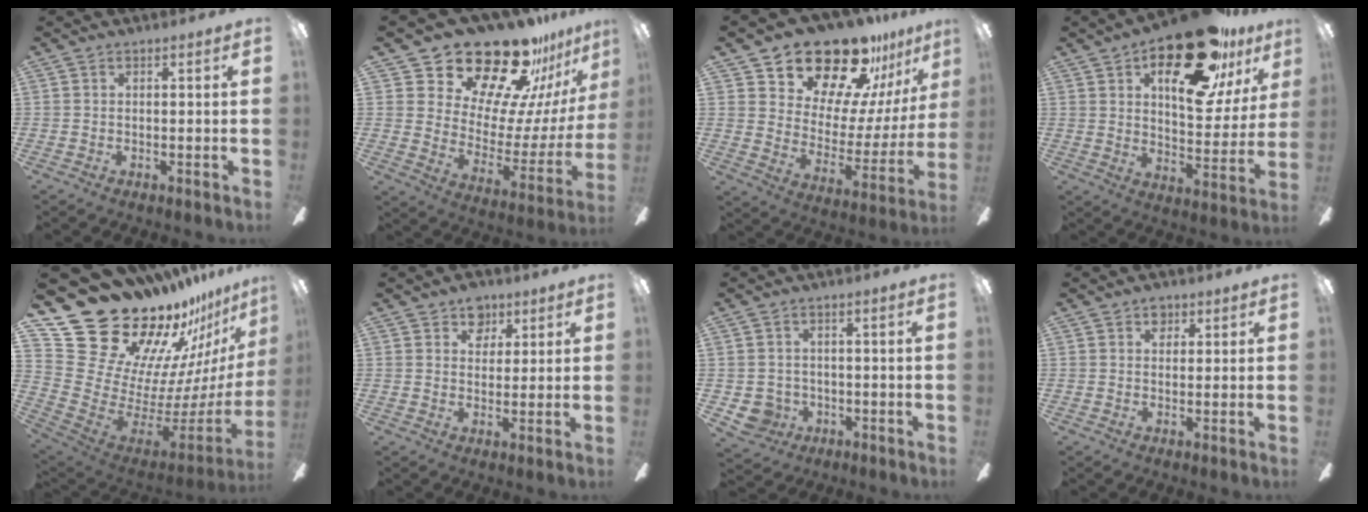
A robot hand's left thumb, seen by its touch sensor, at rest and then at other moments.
{"total": 24.7, "force": [20.6, 9.7, 9.5], "torque": [-0.148, -0.156, 0.370]}
{"total": 21.5, "force": [18.5, 8.5, 6.9], "torque": [-0.118, -0.140, 0.332]}
{"total": 26.2, "force": [16.2, 11.1, 17.2], "torque": [-0.246, -0.085, 0.265]}
{"total": 25.9, "force": [19.6, 13.4, 10.3], "torque": [-0.161, -0.192, 0.416]}
{"total": 5.9, "force": [3.8, 4.3, 1.5], "torque": [-0.007, -0.015, 0.065]}
{"total": 4.7, "force": [-0.9, 4.6, 0.6], "torque": [-0.026, 0.003, -0.015]}
{"total": 3.2, "force": [1.9, 2.3, 1.2], "torque": [-0.003, -0.003, 0.030]}